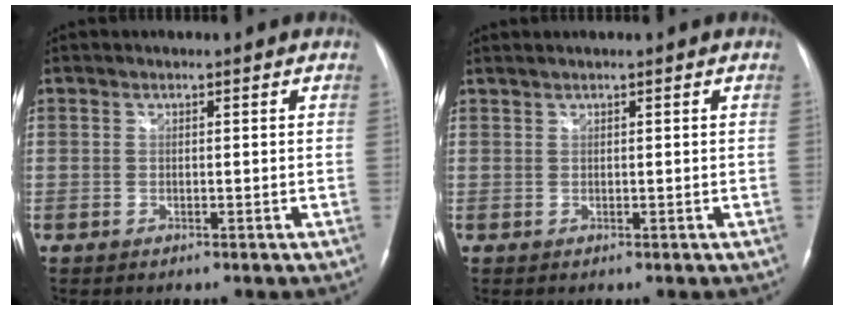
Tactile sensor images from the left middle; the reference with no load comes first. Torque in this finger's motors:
{"motor_torque": [-0.27, -0.44, -0.08, -0.01]}